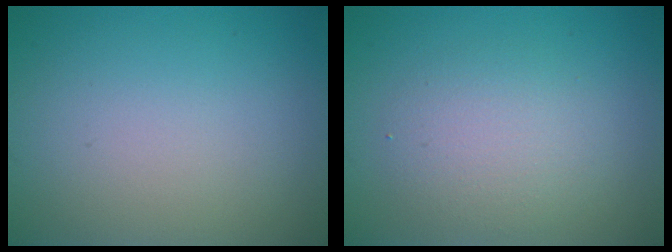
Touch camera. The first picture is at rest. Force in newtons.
{"total": 3.2, "press": 3.2, "slide": 0.3}